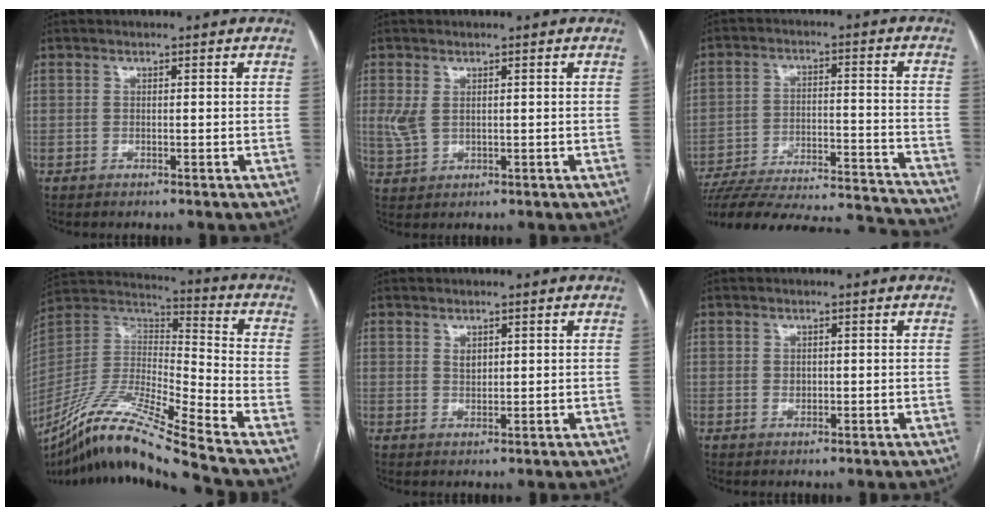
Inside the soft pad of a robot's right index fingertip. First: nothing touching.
{"total": 3.4, "force": [0.7, 2.1, 2.6], "torque": [-0.070, 0.007, 0.024]}
{"total": 28.8, "force": [-26.7, 3.9, 9.9], "torque": [-0.132, -0.017, -0.366]}
{"total": 19.2, "force": [-15.1, -1.2, 11.7], "torque": [-0.248, -0.013, -0.285]}
{"total": 1.5, "force": [0.7, 0.9, 0.9], "torque": [-0.016, -0.001, 0.017]}
{"total": 1.5, "force": [0.0, 1.2, 0.9], "torque": [-0.017, 0.000, 0.004]}